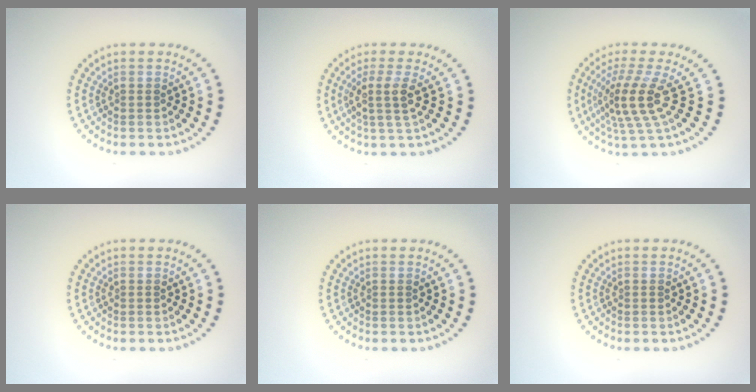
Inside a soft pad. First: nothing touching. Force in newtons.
{"total": 2.4, "press": 1.8, "slide": 1.5}
{"total": 4.4, "press": 3.1, "slide": 3.0}
{"total": 0.0}
{"total": 0.0}
{"total": 0.0}